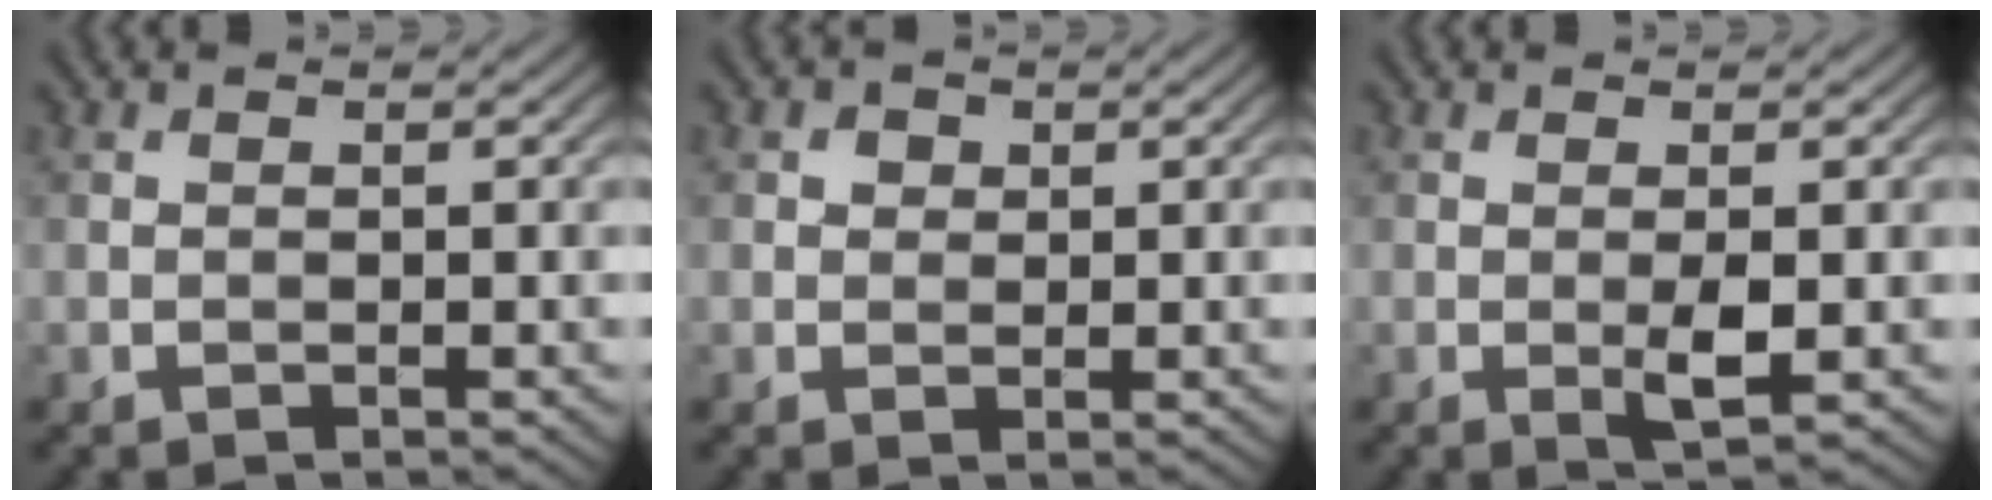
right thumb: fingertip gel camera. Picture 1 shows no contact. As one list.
[{"total": 1.6, "force": [0.6, 1.4, 0.6], "torque": [-0.009, 0.000, 0.008]}, {"total": 2.3, "force": [-0.3, 0.6, 2.2], "torque": [-0.042, -0.003, -0.005]}]